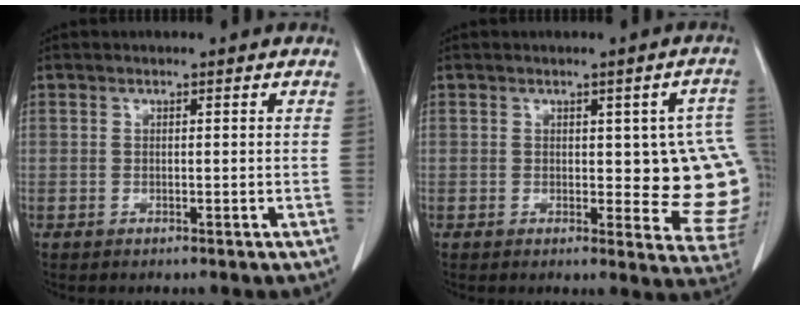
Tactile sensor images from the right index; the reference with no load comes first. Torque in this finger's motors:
{"motor_torque": [0.77, 0.11, 0.34, 0.03]}